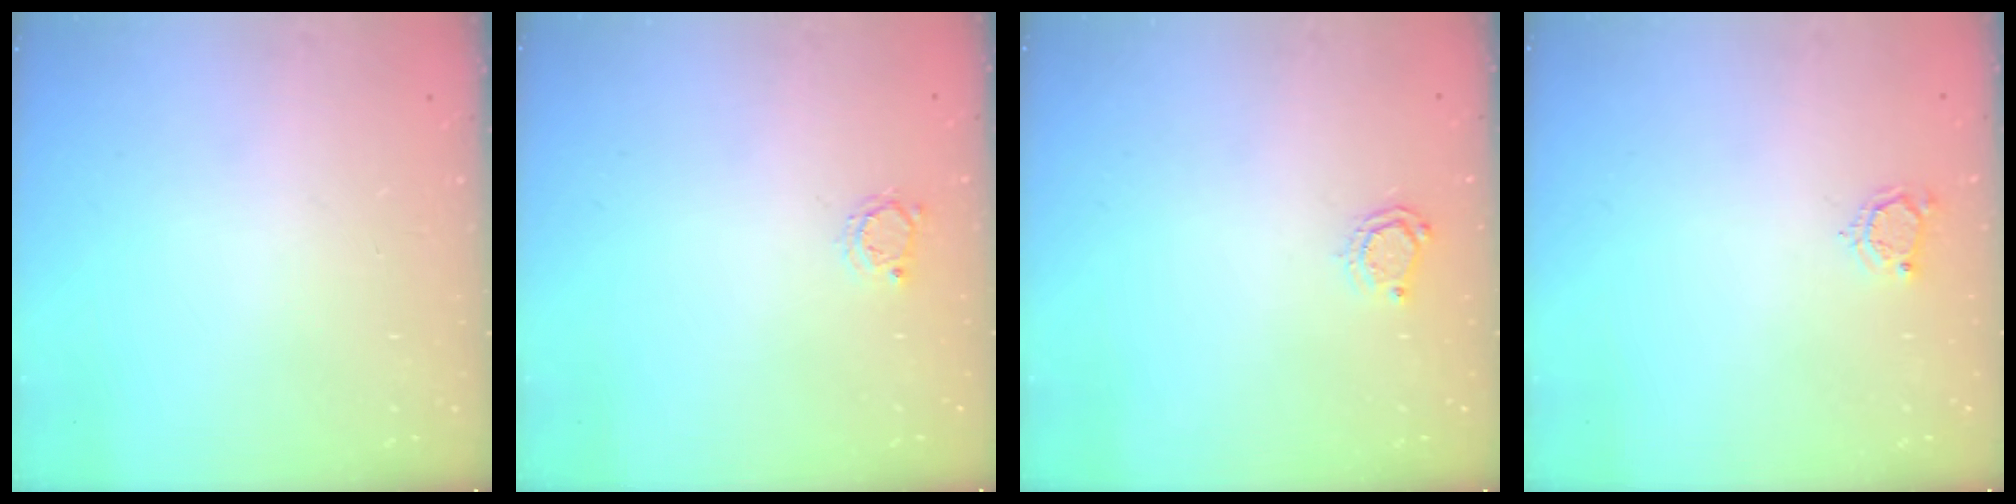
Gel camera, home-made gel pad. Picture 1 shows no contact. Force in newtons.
{"total": 2.8, "press": 2.7, "slide": 0.4}
{"total": 4.3, "press": 4.3, "slide": 0.5}
{"total": 3.7, "press": 3.7, "slide": 0.5}